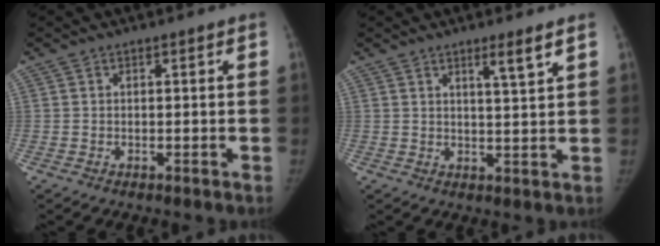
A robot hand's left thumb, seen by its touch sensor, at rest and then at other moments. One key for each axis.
{"total": 4.1, "fx": 2.6, "fy": -0.1, "fz": 3.2, "tx": -0.051, "ty": -0.025, "tz": 0.045}